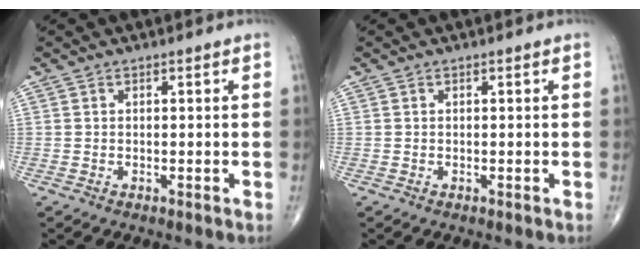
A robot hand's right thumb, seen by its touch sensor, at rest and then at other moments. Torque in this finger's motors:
{"motor_torque": [-0.04, 0.02, 0.02, 0.03, 0.01]}